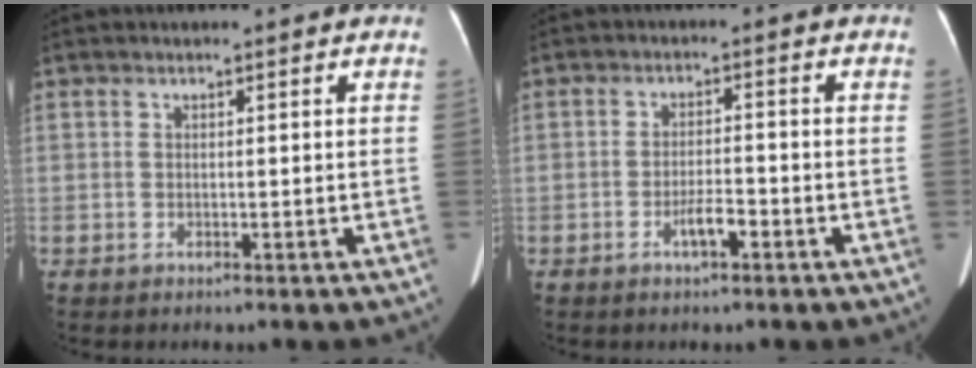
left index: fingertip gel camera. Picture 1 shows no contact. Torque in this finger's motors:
{"motor_torque": [0.61, 0.41, 0.15, 0.05]}